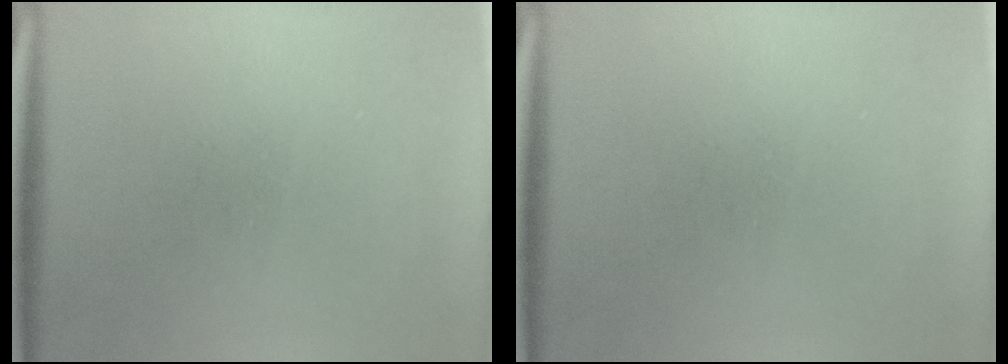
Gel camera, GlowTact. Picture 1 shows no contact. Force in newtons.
{"total": 0.0}